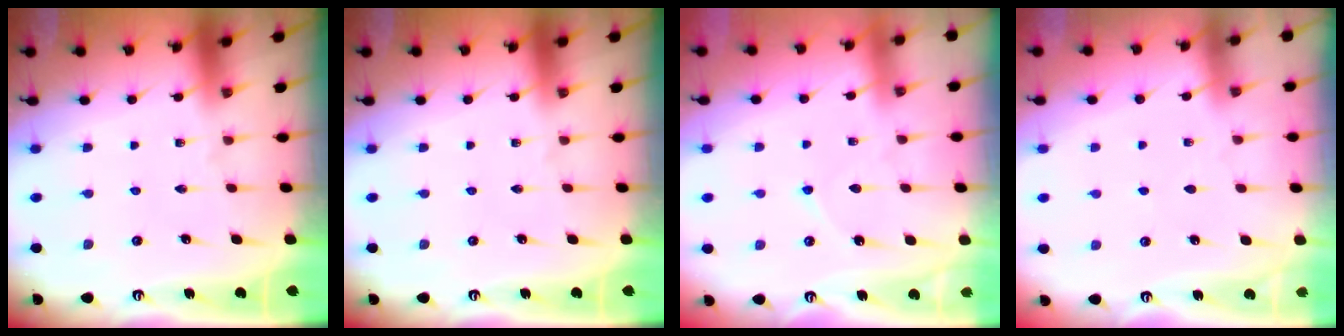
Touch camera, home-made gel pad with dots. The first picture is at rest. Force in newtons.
{"total": 0.0}
{"total": 4.4, "press": 4.3, "slide": 0.6}
{"total": 3.0, "press": 3.0, "slide": 0.5}